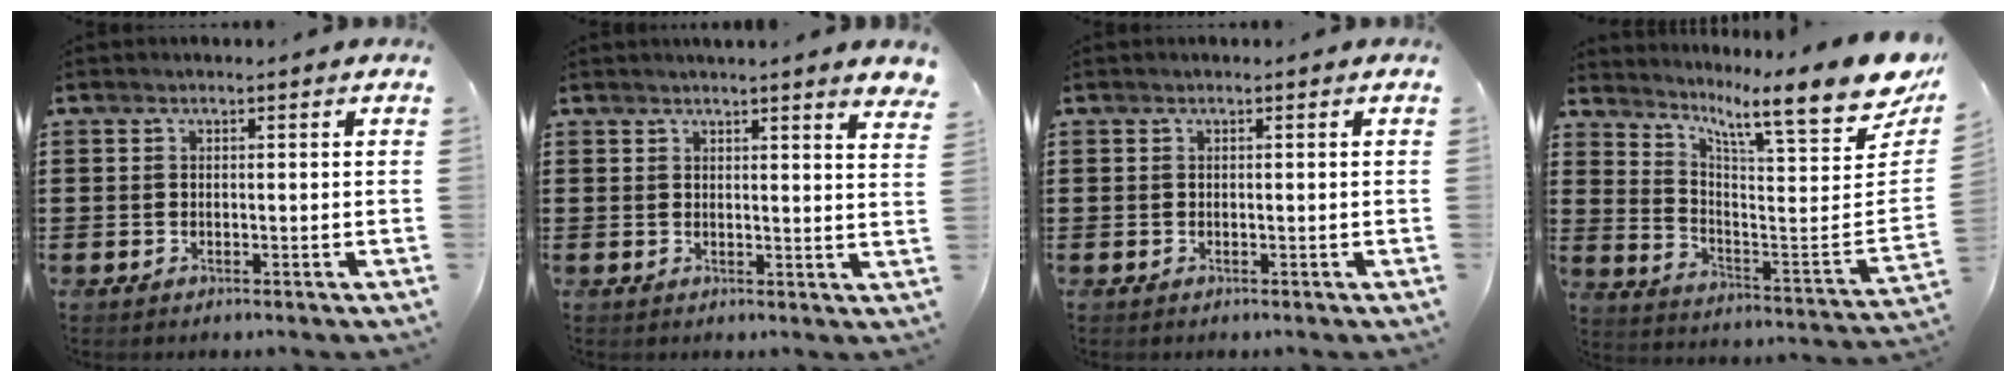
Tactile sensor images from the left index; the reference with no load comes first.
{"total": 2.5, "force": [2.3, -0.7, 0.7], "torque": [-0.020, -0.010, 0.042]}
{"total": 0.0}
{"total": 10.7, "force": [8.2, 0.4, 6.9], "torque": [-0.124, -0.083, 0.121]}